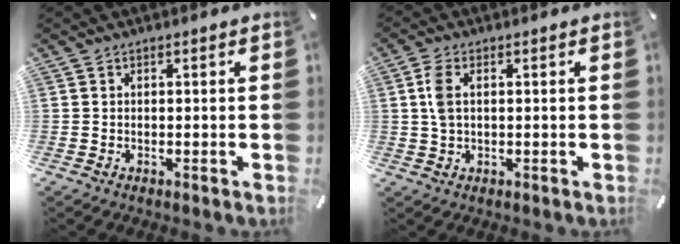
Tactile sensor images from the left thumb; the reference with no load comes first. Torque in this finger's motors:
{"motor_torque": [0.56, 0.86, 0.32, -0.29, 0.23]}